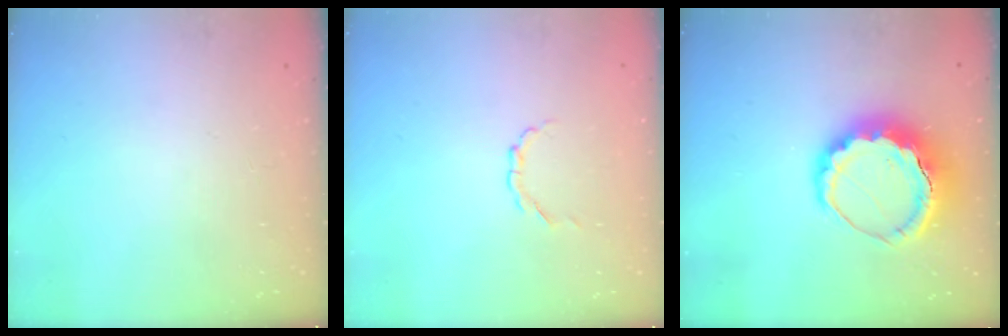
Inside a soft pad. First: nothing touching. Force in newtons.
{"total": 1.7, "press": 1.7, "slide": 0.1}
{"total": 11.4, "press": 11.2, "slide": 2.1}